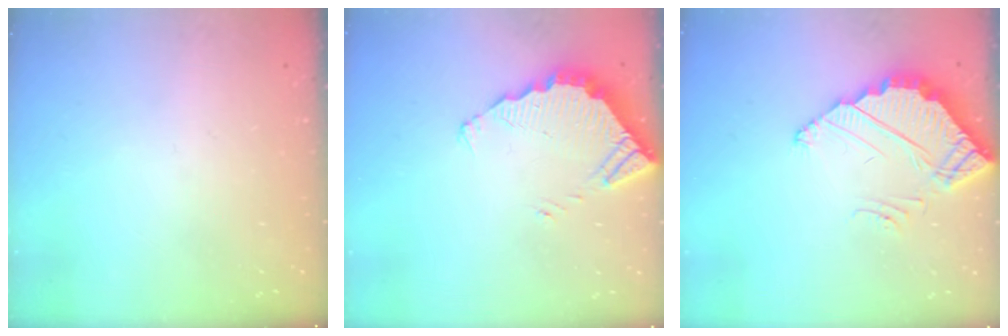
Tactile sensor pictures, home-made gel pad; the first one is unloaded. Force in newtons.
{"total": 4.0, "press": 3.9, "slide": 0.3}
{"total": 4.0, "press": 4.0, "slide": 0.1}